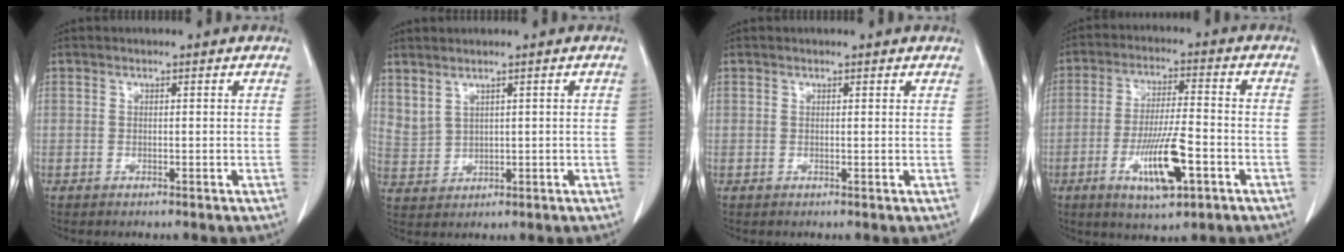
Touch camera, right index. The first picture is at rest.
{"total": 3.0, "force": [2.5, 1.2, 1.2], "torque": [-0.028, 0.001, 0.065]}
{"total": 1.2, "force": [1.0, 0.4, 0.4], "torque": [-0.009, 0.002, 0.007]}
{"total": 10.5, "force": [-4.1, 1.8, 9.5], "torque": [-0.176, -0.008, -0.066]}